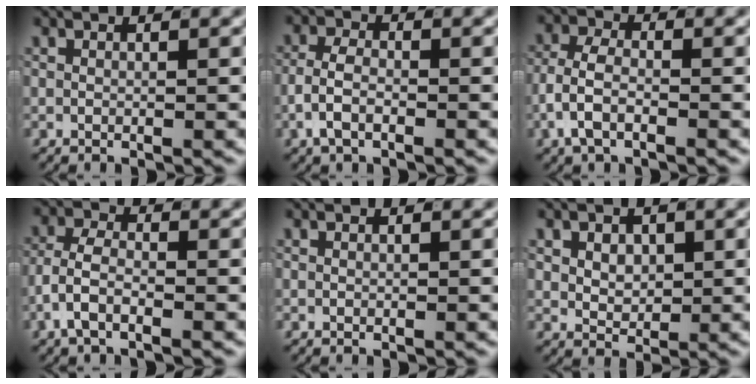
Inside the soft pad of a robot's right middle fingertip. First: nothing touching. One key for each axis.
{"total": 2.9, "fx": -1.1, "fy": 1.6, "fz": 2.2, "tx": -0.040, "ty": 0.001, "tz": -0.025}
{"total": 4.0, "fx": -1.4, "fy": 2.3, "fz": 2.9, "tx": -0.057, "ty": -0.002, "tz": -0.028}
{"total": 3.5, "fx": -1.6, "fy": 1.8, "fz": 2.6, "tx": -0.052, "ty": -0.002, "tz": -0.032}
{"total": 0.0}
{"total": 2.6, "fx": 0.5, "fy": 2.0, "fz": 1.7, "tx": -0.031, "ty": -0.020, "tz": 0.024}